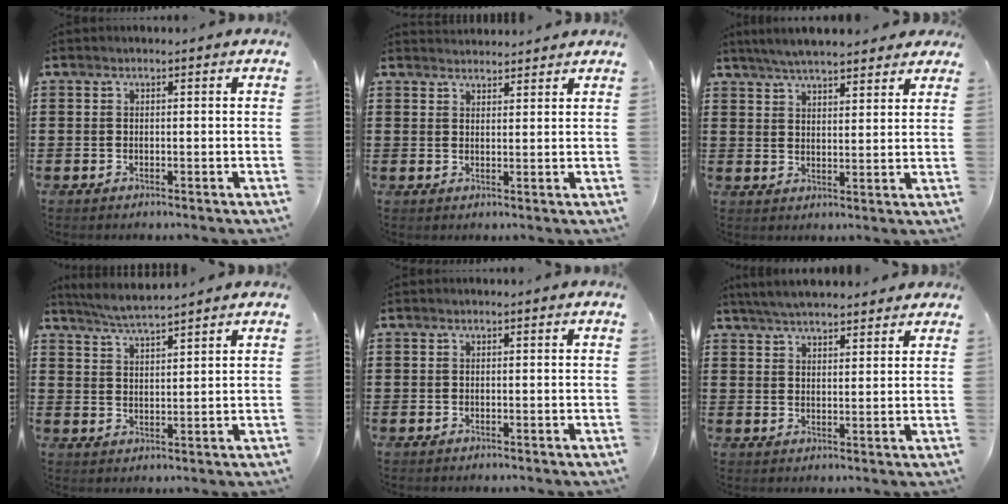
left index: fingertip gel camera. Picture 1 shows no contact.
{"total": 2.2, "force": [2.2, 0.1, -0.2], "torque": [-0.002, -0.003, 0.043]}
{"total": 5.3, "force": [4.9, 0.7, 1.9], "torque": [-0.052, -0.009, 0.090]}
{"total": 4.5, "force": [4.3, -0.1, 1.4], "torque": [-0.040, -0.013, 0.077]}
{"total": 0.0}
{"total": 4.8, "force": [4.5, 0.4, 1.4], "torque": [-0.041, -0.008, 0.084]}